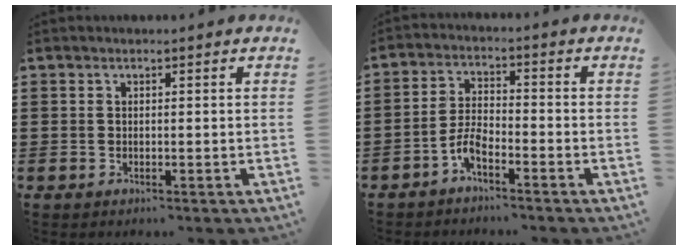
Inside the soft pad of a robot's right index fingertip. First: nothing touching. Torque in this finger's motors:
{"motor_torque": [1.25, 0.88, 0.11, 0.06]}